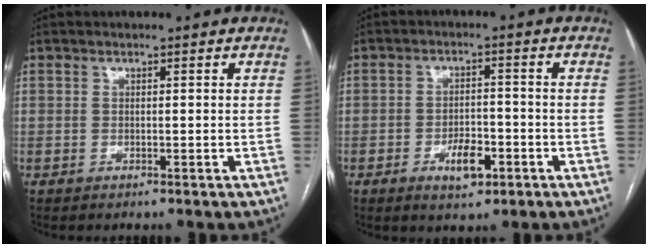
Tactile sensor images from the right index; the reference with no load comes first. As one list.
[{"total": 5.1, "force": [-2.4, 2.2, 4.0], "torque": [-0.063, 0.002, -0.034]}]